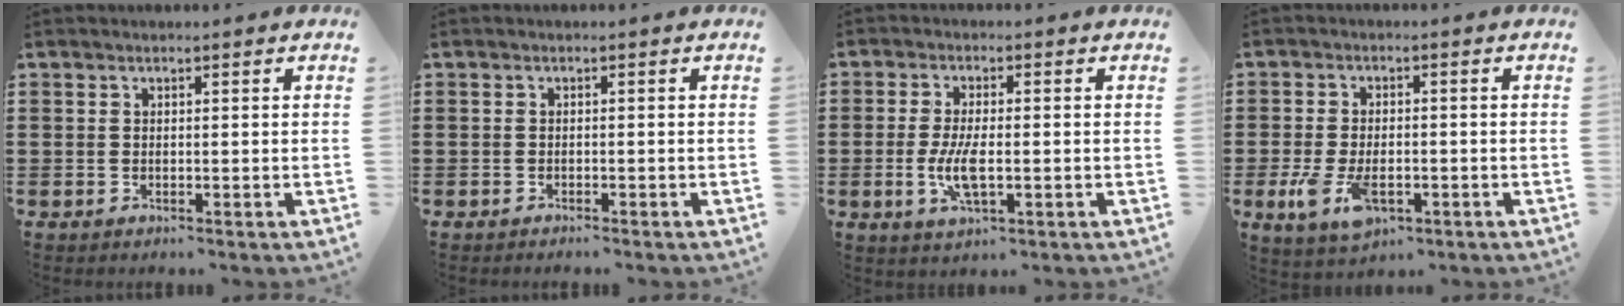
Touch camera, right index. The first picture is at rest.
{"total": 0.6, "force": [-0.5, -0.1, 0.1], "torque": [-0.005, -0.005, -0.010]}
{"total": 6.0, "force": [-1.2, 2.2, 5.5], "torque": [-0.122, -0.005, -0.027]}
{"total": 6.2, "force": [-2.1, 3.2, 4.9], "torque": [-0.122, -0.011, -0.044]}